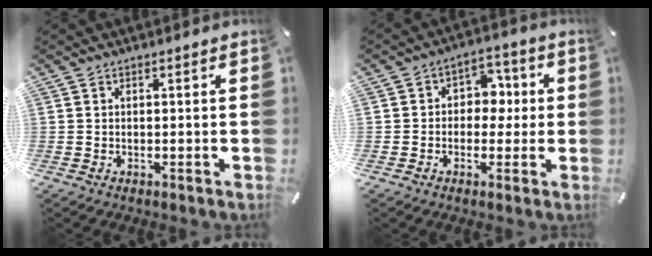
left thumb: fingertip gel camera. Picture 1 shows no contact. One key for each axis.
{"total": 6.4, "fx": -0.9, "fy": 5.5, "fz": 3.2, "tx": -0.037, "ty": 0.014, "tz": -0.022}